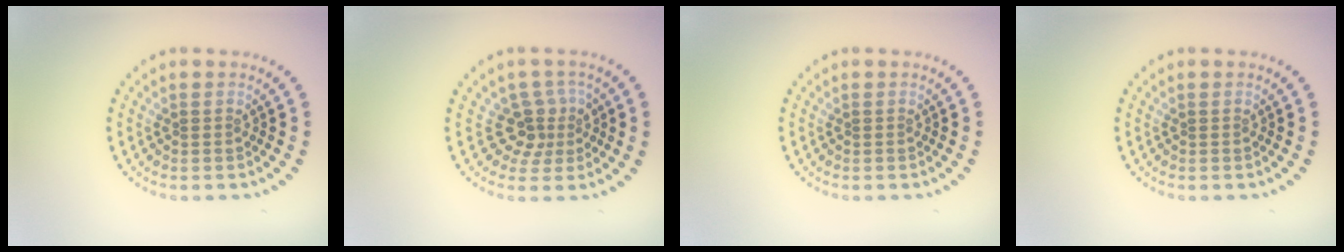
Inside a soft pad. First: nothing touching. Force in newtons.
{"total": 3.1, "press": 2.2, "slide": 2.1}
{"total": 0.0}
{"total": 0.0}